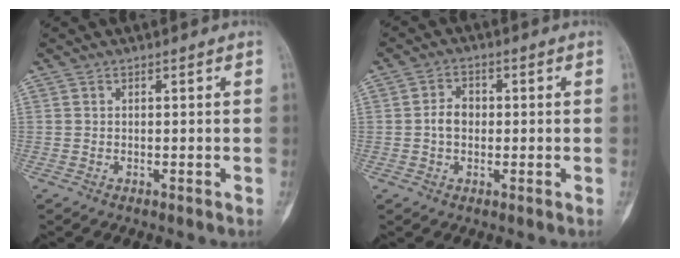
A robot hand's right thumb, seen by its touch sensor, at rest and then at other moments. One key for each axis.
{"total": 4.1, "fx": -0.1, "fy": 3.1, "fz": 2.7, "tx": -0.041, "ty": 0.012, "tz": -0.008}